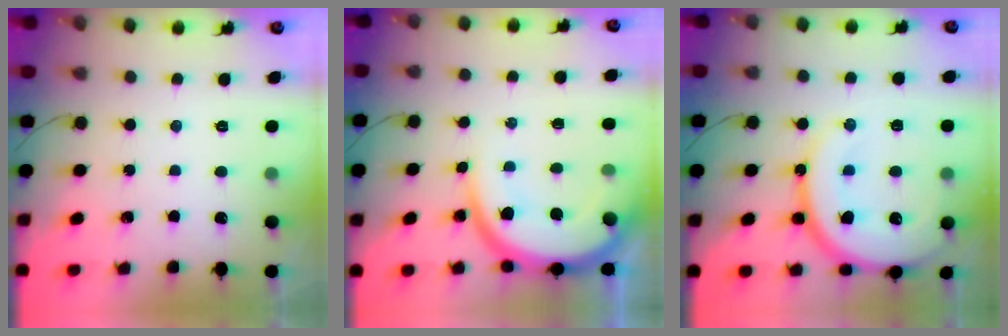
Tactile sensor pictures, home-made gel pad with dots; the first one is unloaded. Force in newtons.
{"total": 14.0, "press": 13.9, "slide": 1.5}
{"total": 16.9, "press": 16.8, "slide": 1.8}